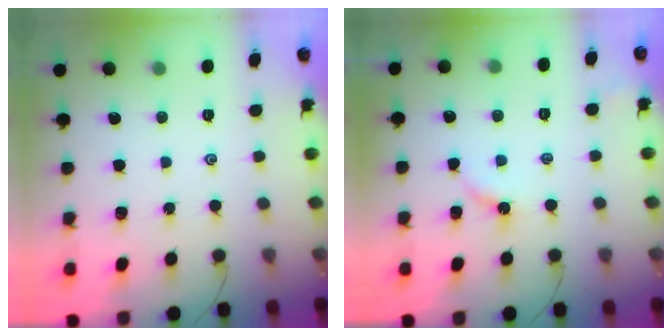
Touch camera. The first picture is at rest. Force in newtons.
{"total": 3.3, "press": 3.2, "slide": 0.5}